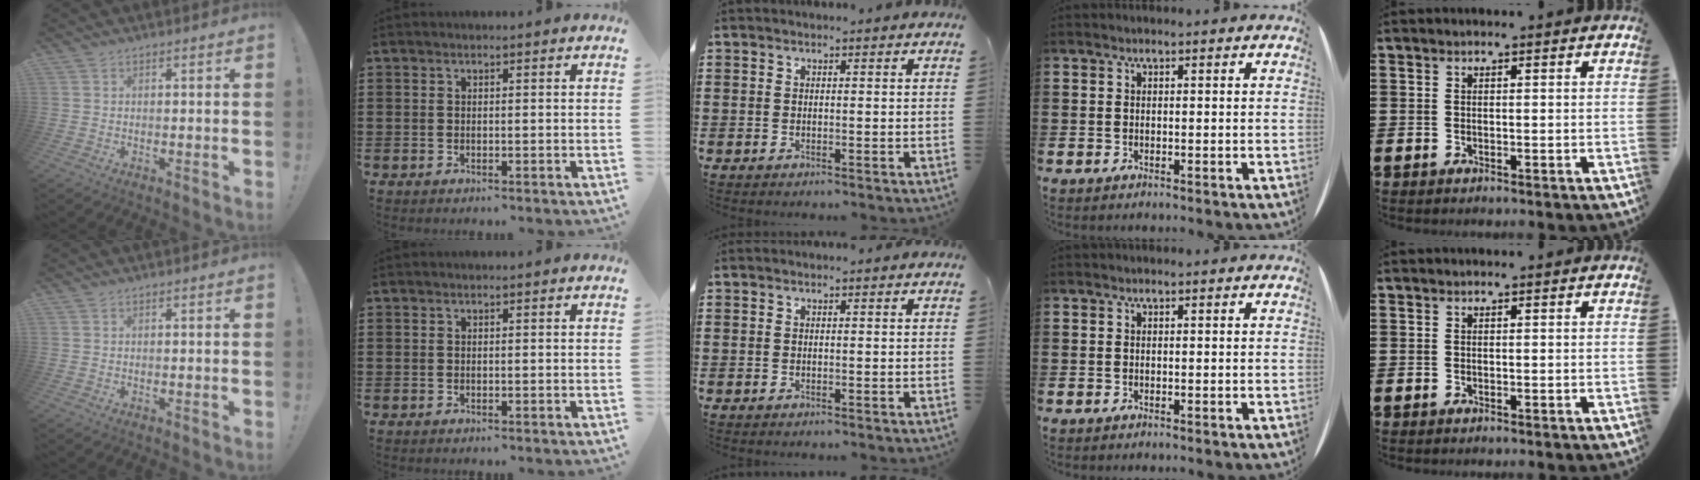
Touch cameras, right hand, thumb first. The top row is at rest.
{}